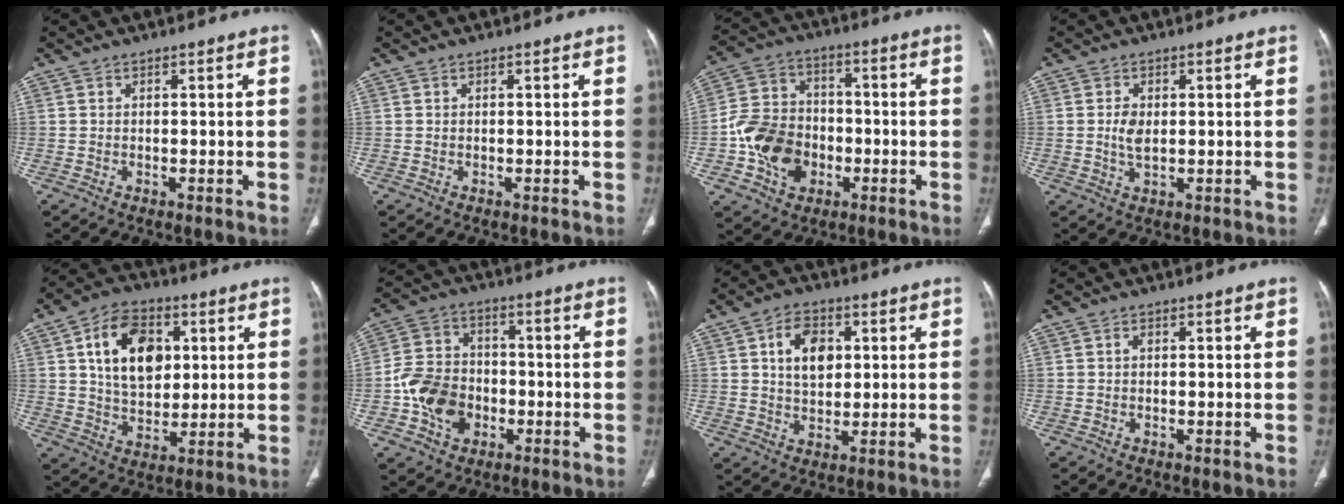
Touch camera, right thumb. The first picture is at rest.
{"total": 0.0}
{"total": 13.6, "force": [-3.7, 10.6, 7.5], "torque": [-0.108, 0.025, -0.071]}
{"total": 2.6, "force": [0.3, 1.4, 2.2], "torque": [-0.046, -0.005, 0.006]}
{"total": 14.9, "force": [4.1, 10.0, 10.2], "torque": [-0.134, -0.004, 0.071]}
{"total": 11.6, "force": [-3.3, 9.0, 6.4], "torque": [-0.090, 0.022, -0.064]}
{"total": 8.5, "force": [2.2, 5.7, 5.9], "torque": [-0.070, -0.004, 0.038]}
{"total": 0.6, "force": [0.1, 0.4, 0.5], "torque": [-0.009, 0.002, 0.001]}